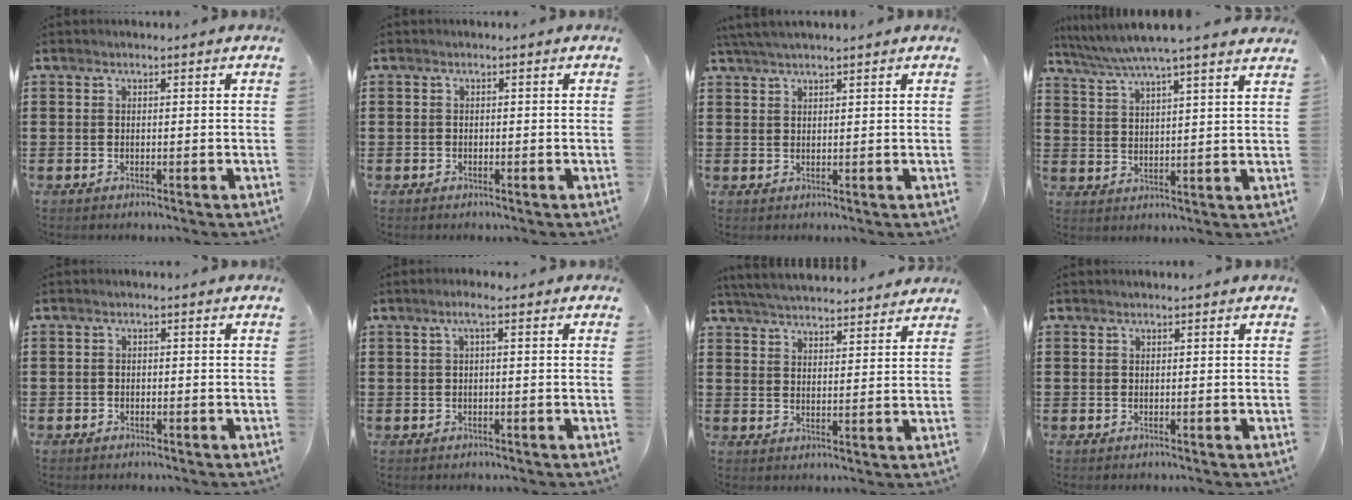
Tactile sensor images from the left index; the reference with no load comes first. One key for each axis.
{"total": 0.6, "fx": -0.4, "fy": 0.4, "fz": -0.1, "tx": -0.001, "ty": 0.002, "tz": -0.009}
{"total": 2.3, "fx": 2.1, "fy": 0.2, "fz": 1.0, "tx": -0.025, "ty": 0.003, "tz": 0.040}
{"total": 5.8, "fx": 5.2, "fy": -0.3, "fz": 2.4, "tx": -0.065, "ty": -0.027, "tz": 0.090}
{"total": 0.8, "fx": -0.6, "fy": 0.5, "fz": -0.1, "tx": -0.001, "ty": 0.003, "tz": -0.014}
{"total": 2.3, "fx": 0.4, "fy": 0.3, "fz": 2.2, "tx": -0.042, "ty": 0.005, "tz": 0.006}
{"total": 4.7, "fx": 4.7, "fy": 0.0, "fz": 0.6, "tx": -0.029, "ty": -0.023, "tz": 0.083}
{"total": 0.0}